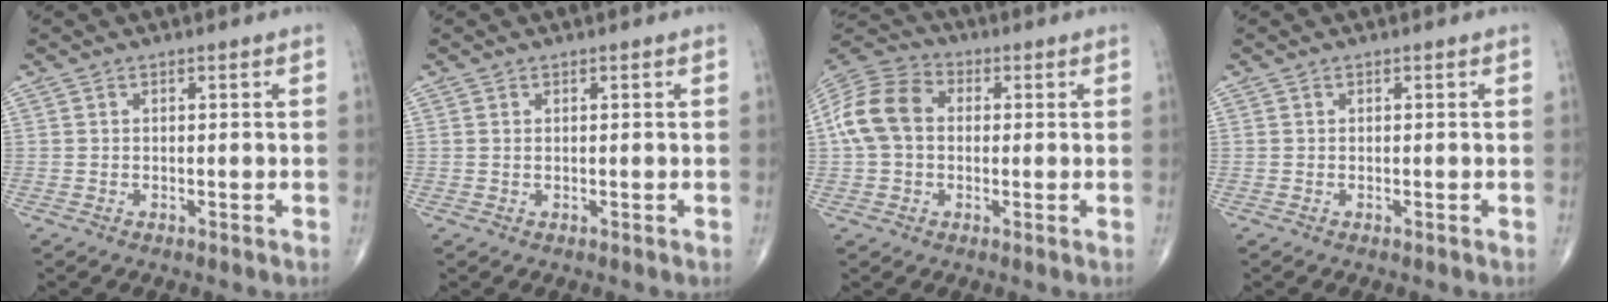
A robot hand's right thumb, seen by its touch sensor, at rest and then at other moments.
{"total": 0.0}
{"total": 12.3, "force": [0.8, 9.3, 8.1], "torque": [-0.161, 0.034, 0.008]}
{"total": 0.0}